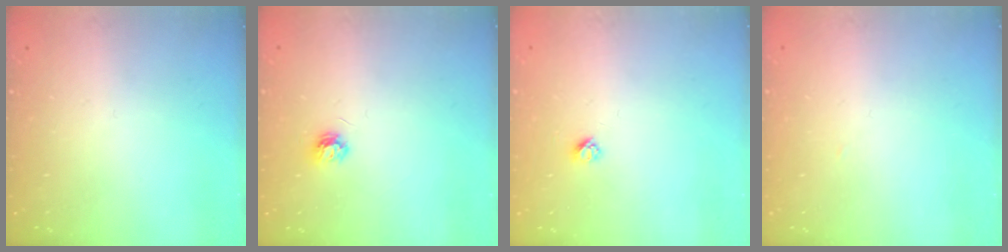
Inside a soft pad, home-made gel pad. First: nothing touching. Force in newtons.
{"total": 3.9, "press": 3.9, "slide": 0.5}
{"total": 2.7, "press": 2.6, "slide": 0.3}
{"total": 1.1, "press": 1.1, "slide": 0.1}